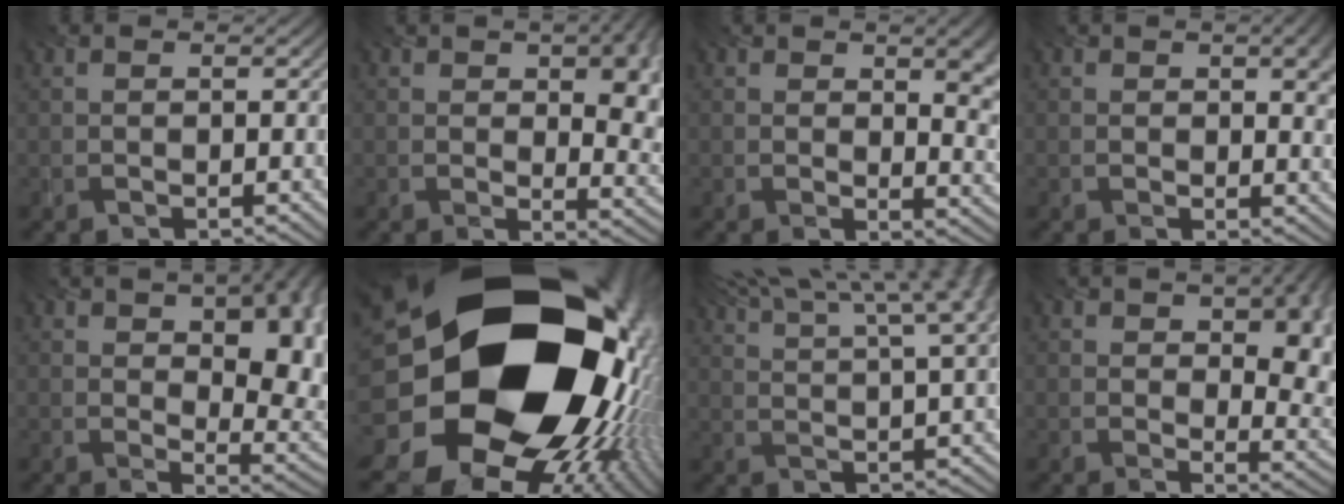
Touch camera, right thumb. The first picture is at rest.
{"total": 11.5, "force": [2.4, 6.9, 8.9], "torque": [-0.115, -0.025, 0.056]}
{"total": 7.7, "force": [2.2, 4.6, 5.8], "torque": [-0.071, -0.024, 0.050]}
{"total": 4.9, "force": [1.5, 3.0, 3.6], "torque": [-0.053, -0.015, 0.031]}
{"total": 14.6, "force": [3.3, 8.2, 11.6], "torque": [-0.136, -0.018, 0.067]}
{"total": 25.9, "force": [1.5, 21.5, 14.3], "torque": [-0.291, -0.058, 0.005]}
{"total": 14.4, "force": [9.6, 3.4, 10.3], "torque": [-0.157, 0.035, 0.118]}
{"total": 11.8, "force": [2.6, 7.0, 9.1], "torque": [-0.123, -0.022, 0.058]}